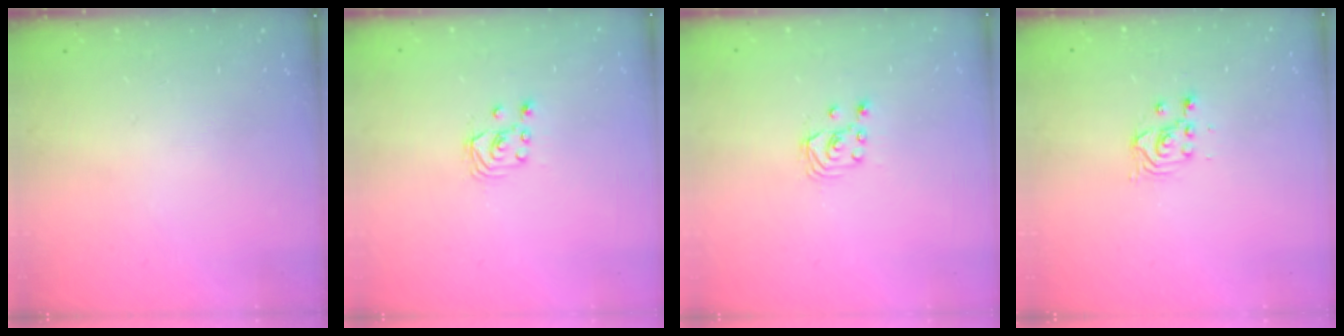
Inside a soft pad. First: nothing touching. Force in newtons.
{"total": 2.6, "press": 2.6, "slide": 0.3}
{"total": 2.6, "press": 2.6, "slide": 0.3}
{"total": 2.5, "press": 2.5, "slide": 0.2}